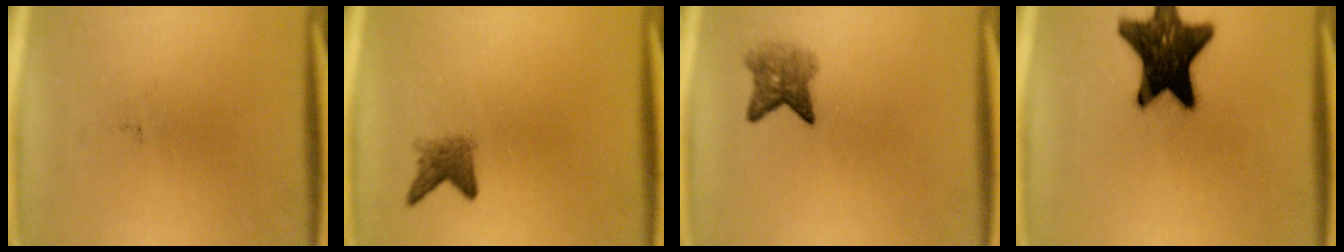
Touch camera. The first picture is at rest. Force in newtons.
{"total": 2.6}
{"total": 3.8}
{"total": 17.1}